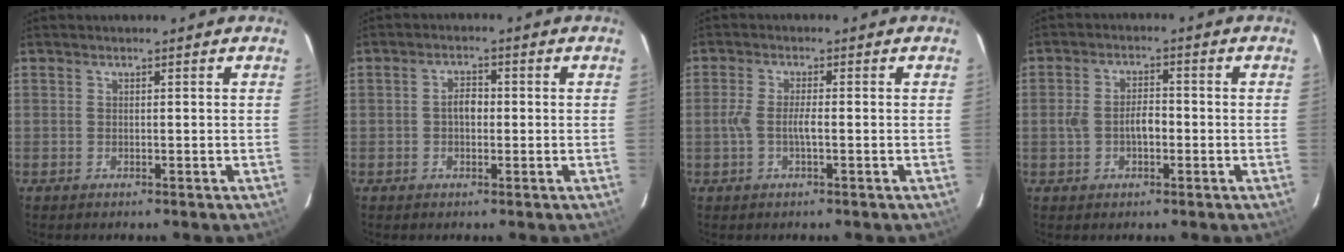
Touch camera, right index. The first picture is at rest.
{"total": 2.9, "force": [-0.2, 1.9, 2.1], "torque": [-0.037, 0.010, -0.005]}
{"total": 3.6, "force": [-0.8, 0.7, 3.5], "torque": [-0.068, 0.001, -0.016]}
{"total": 5.1, "force": [-1.2, 2.9, 4.0], "torque": [-0.078, 0.008, -0.016]}